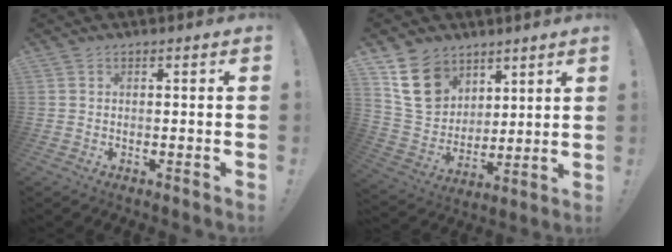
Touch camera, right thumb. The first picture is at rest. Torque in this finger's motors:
{"motor_torque": [-0.34, 0.74, 0.01, 0.41, 0.13]}